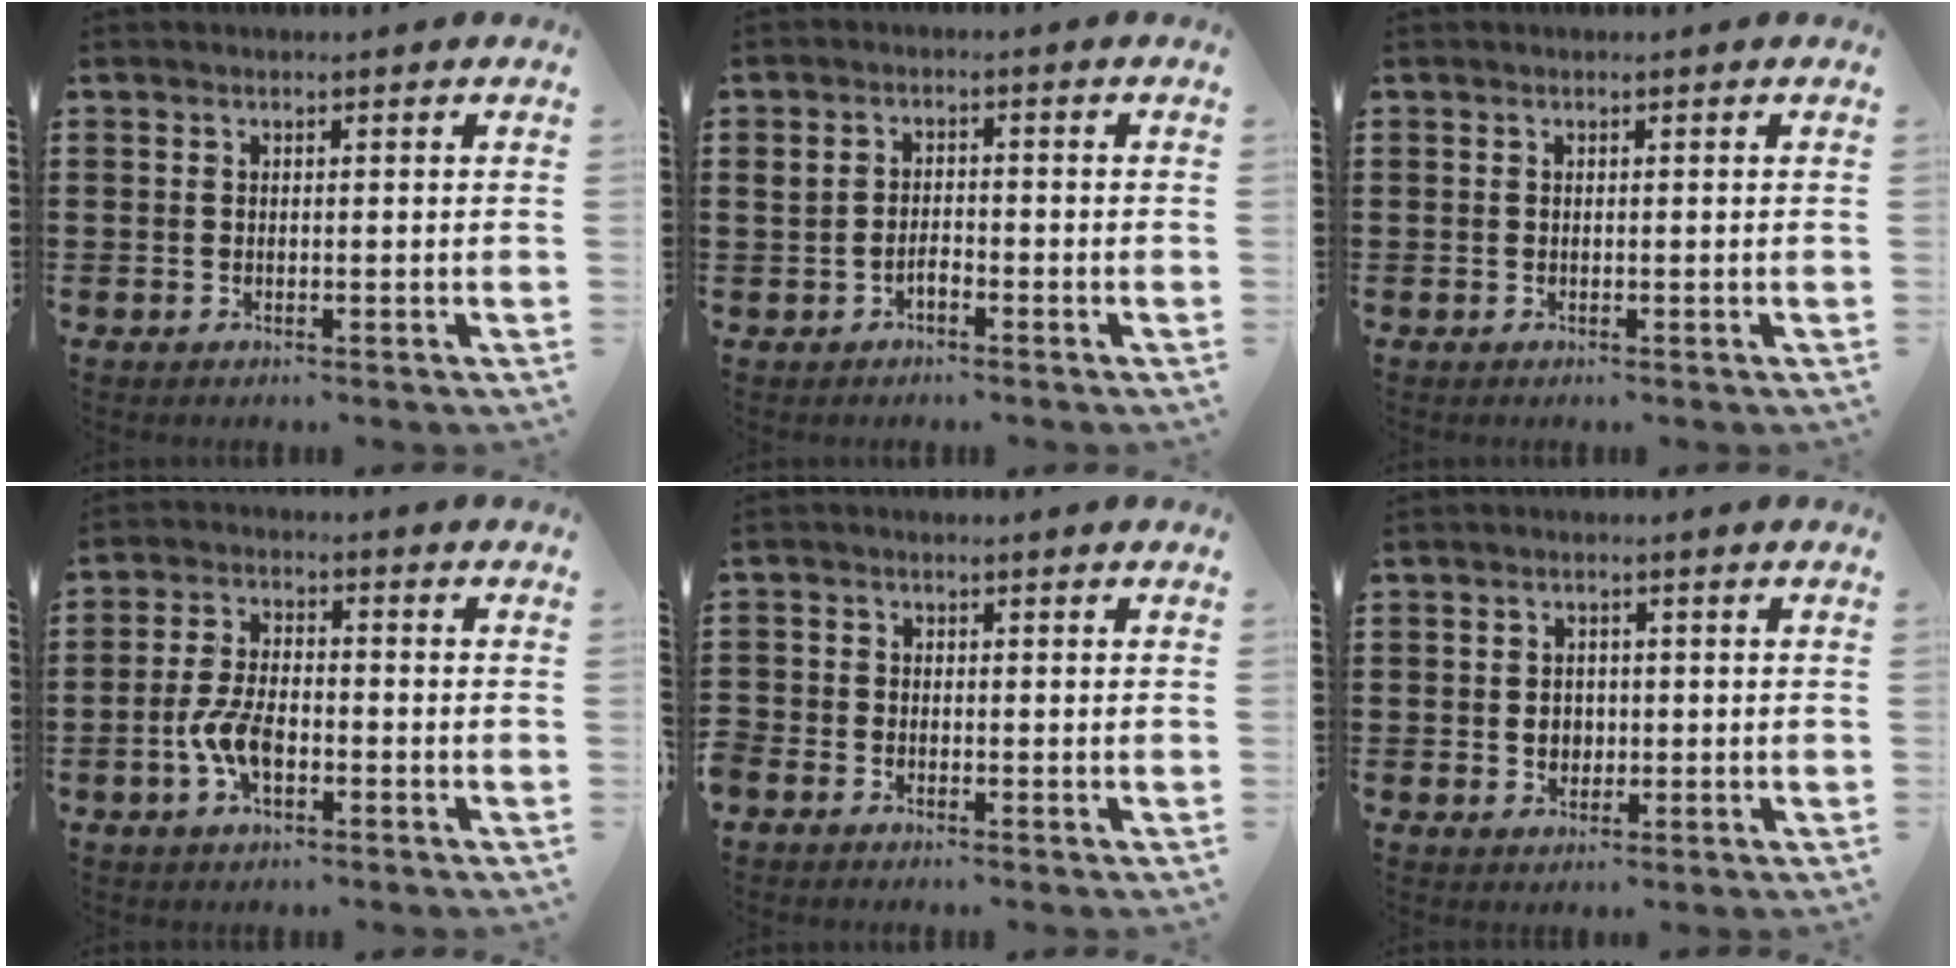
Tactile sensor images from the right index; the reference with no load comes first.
{"total": 2.0, "force": [-0.9, 1.2, 1.4], "torque": [-0.029, 0.001, -0.018]}
{"total": 0.0}
{"total": 6.4, "force": [-2.2, 3.0, 5.3], "torque": [-0.122, -0.004, -0.044]}
{"total": 1.4, "force": [-1.3, 0.4, 0.0], "torque": [-0.003, 0.000, -0.028]}
{"total": 2.5, "force": [-0.2, 2.1, 1.4], "torque": [-0.025, 0.001, -0.007]}